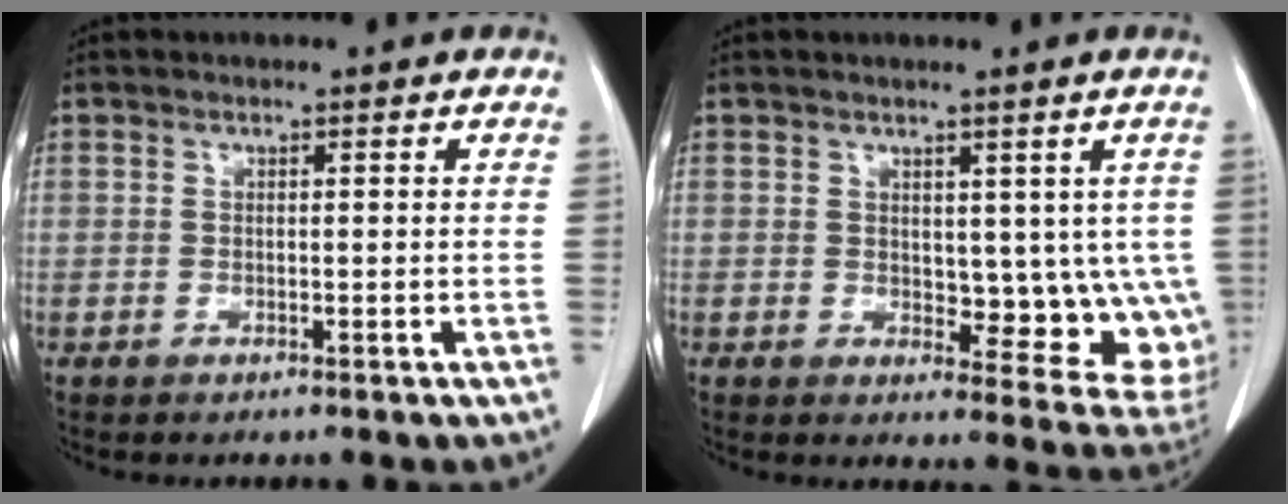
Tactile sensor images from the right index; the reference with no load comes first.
{"total": 9.6, "force": [0.8, 5.1, 8.1], "torque": [-0.072, -0.010, 0.019]}